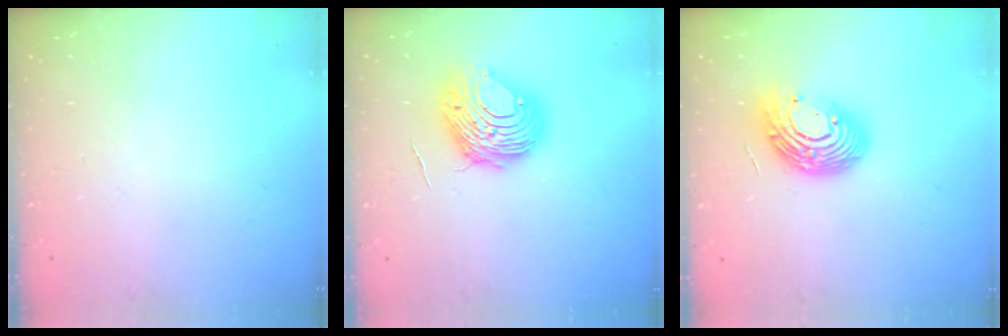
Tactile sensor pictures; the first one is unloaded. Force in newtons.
{"total": 9.6, "press": 9.6, "slide": 0.8}
{"total": 14.7, "press": 14.7, "slide": 1.0}